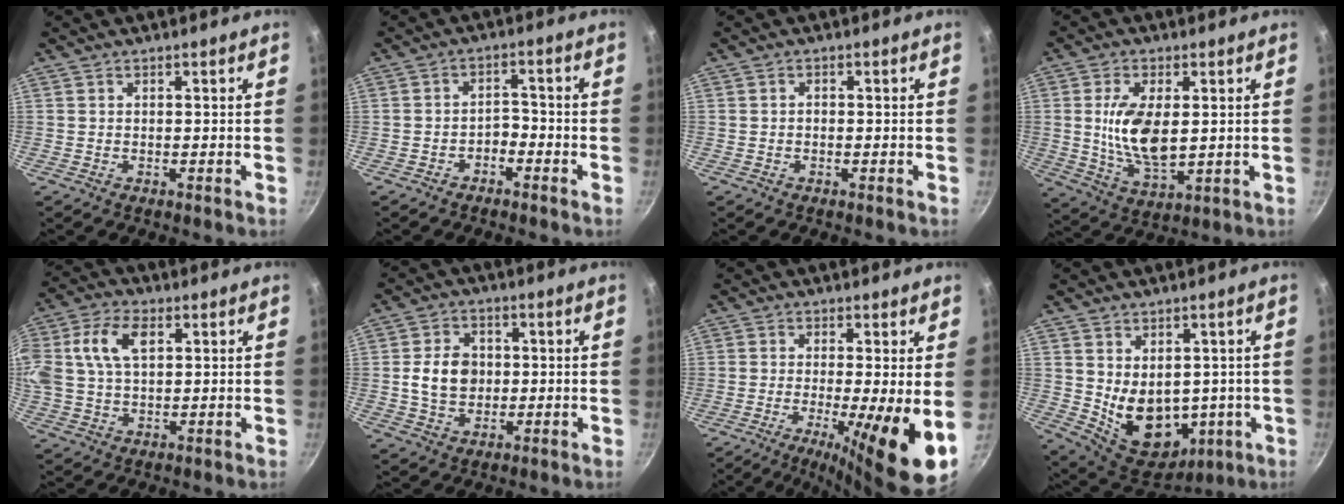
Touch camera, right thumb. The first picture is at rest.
{"total": 3.2, "force": [-2.1, 1.9, 1.6], "torque": [-0.011, 0.031, -0.035]}
{"total": 0.8, "force": [-0.2, 0.6, 0.5], "torque": [-0.009, 0.005, -0.003]}
{"total": 11.8, "force": [1.3, 5.9, 10.2], "torque": [-0.188, -0.012, 0.032]}
{"total": 14.9, "force": [3.9, 9.4, 10.9], "torque": [-0.235, 0.028, 0.066]}
{"total": 8.2, "force": [0.2, 6.4, 5.1], "torque": [-0.069, 0.008, -0.001]}
{"total": 12.7, "force": [-2.6, 2.0, 12.3], "torque": [-0.196, -0.016, -0.038]}
{"total": 14.4, "force": [-0.1, 10.4, 9.9], "torque": [-0.126, -0.027, 0.034]}